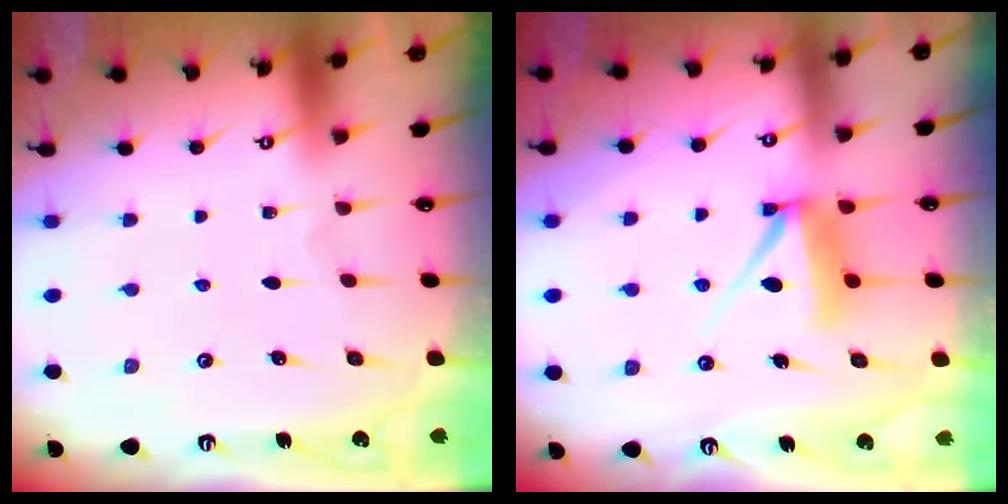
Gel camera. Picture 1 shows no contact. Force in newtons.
{"total": 7.8, "press": 7.8, "slide": 0.4}